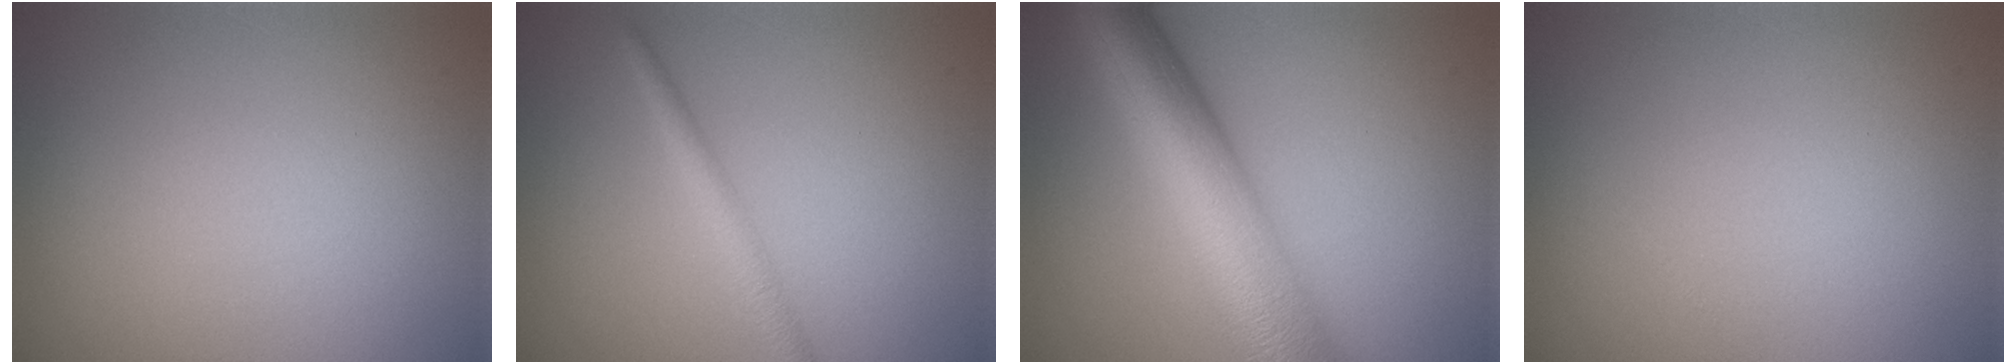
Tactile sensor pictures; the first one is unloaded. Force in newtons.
{"total": 1.9, "press": 1.9, "slide": 0.0}
{"total": 10.2, "press": 10.2, "slide": 0.3}
{"total": 0.0}